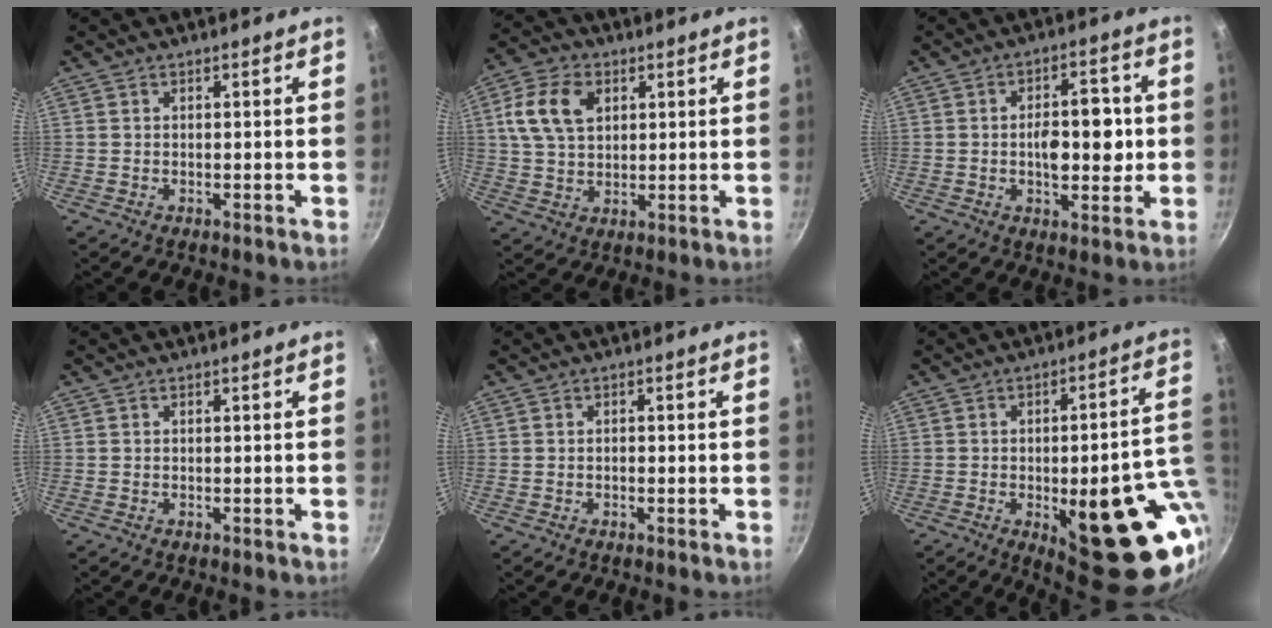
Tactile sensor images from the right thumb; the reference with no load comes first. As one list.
[{"total": 10.3, "force": [3.1, 7.0, 6.8], "torque": [-0.116, 0.007, 0.054]}, {"total": 9.9, "force": [-0.4, 5.3, 8.3], "torque": [-0.094, 0.009, -0.010]}, {"total": 0.0}, {"total": 0.8, "force": [-0.3, 0.4, 0.6], "torque": [-0.013, 0.004, -0.004]}, {"total": 24.3, "force": [-5.0, 8.9, 22.1], "torque": [-0.236, 0.001, -0.052]}]